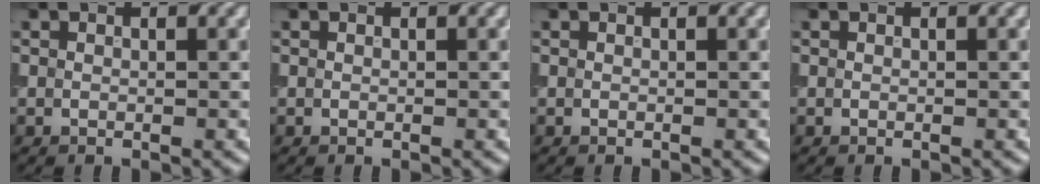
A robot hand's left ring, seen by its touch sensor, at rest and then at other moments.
{"total": 0.0}
{"total": 0.0}
{"total": 0.0}